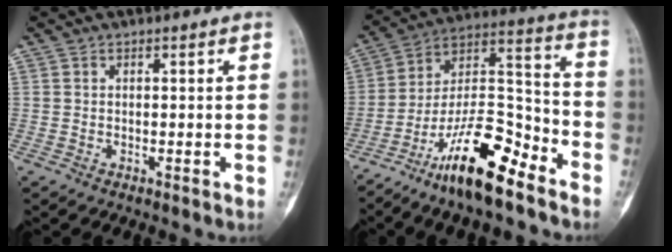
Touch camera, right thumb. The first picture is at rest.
{"total": 18.3, "force": [-12.2, 5.4, 12.6], "torque": [-0.212, 0.094, -0.215]}